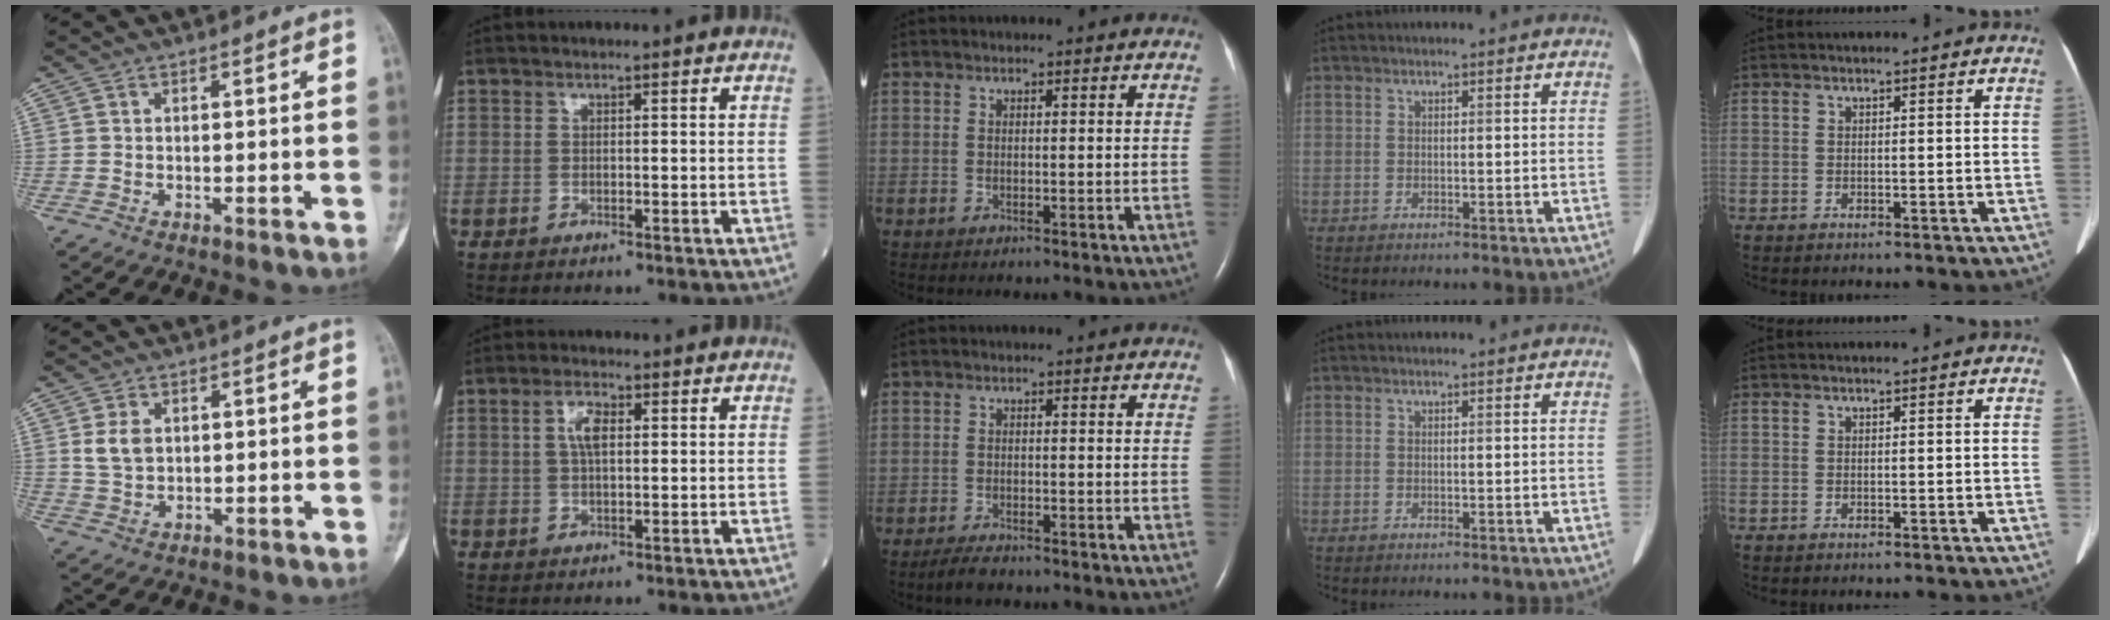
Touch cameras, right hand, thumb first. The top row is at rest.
{"thumb": {"total": 4.4, "force": [1.1, 3.2, 2.9], "torque": [-0.048, -0.003, 0.029]}, "index": {"total": 3.6, "force": [0.9, 1.3, 3.2], "torque": [-0.067, 0.008, 0.018]}, "middle": {"total": 2.5, "force": [-2.1, 0.5, 1.2], "torque": [-0.034, -0.006, -0.037]}}